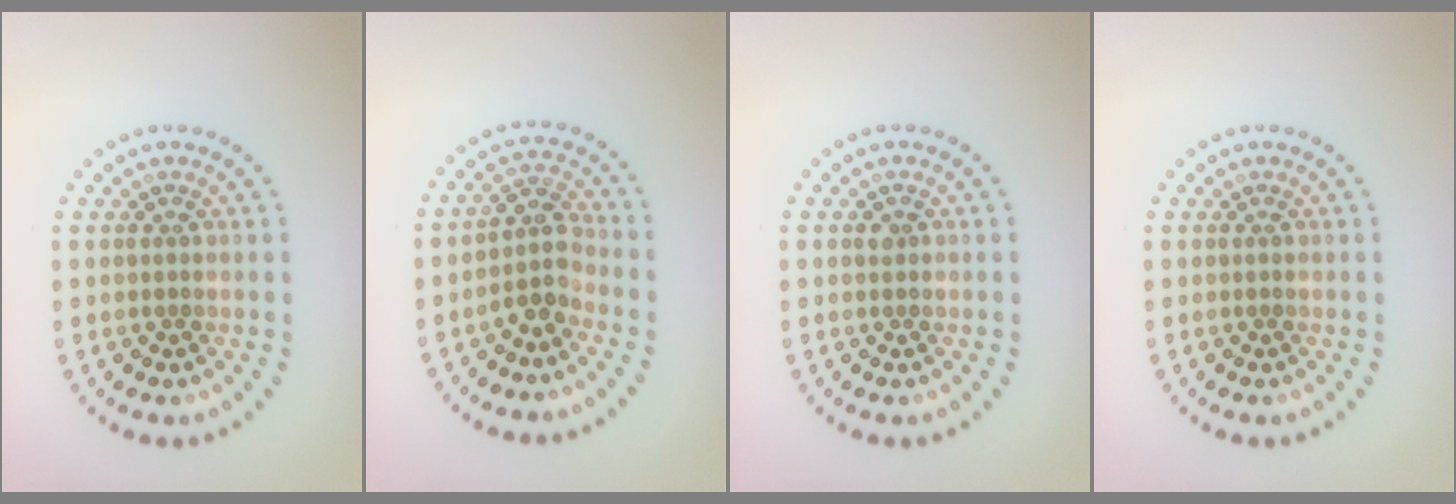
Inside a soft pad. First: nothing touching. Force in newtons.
{"total": 2.6, "press": 2.1, "slide": 1.6}
{"total": 0.7, "press": 0.6, "slide": 0.2}
{"total": 0.0}